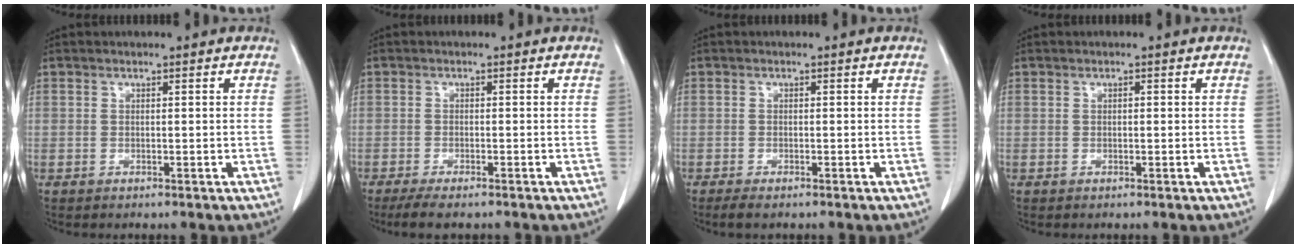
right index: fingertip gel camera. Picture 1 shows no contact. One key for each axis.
{"total": 5.3, "fx": -4.3, "fy": 1.0, "fz": 2.9, "tx": -0.045, "ty": -0.011, "tz": -0.065}
{"total": 2.4, "fx": -1.9, "fy": 0.5, "fz": 1.4, "tx": -0.026, "ty": -0.007, "tz": -0.027}
{"total": 0.0}